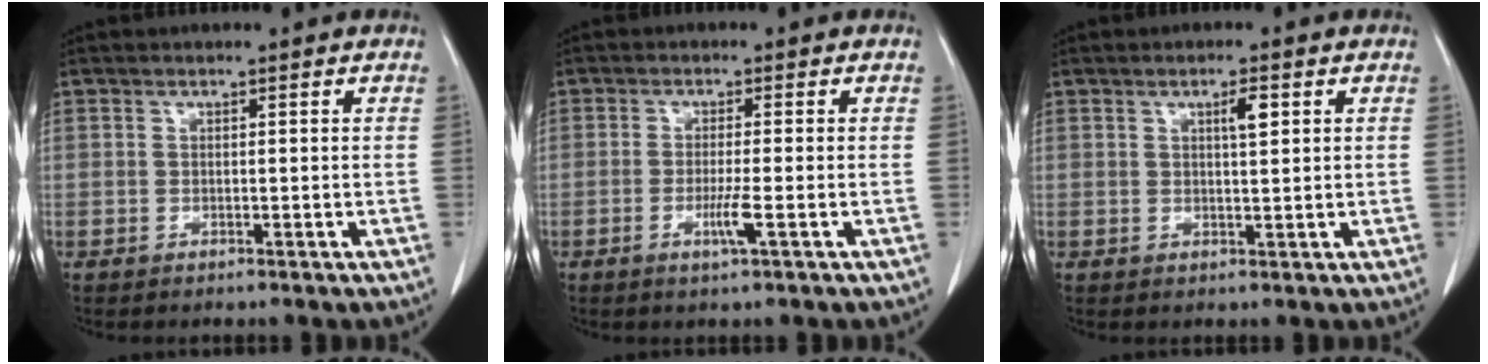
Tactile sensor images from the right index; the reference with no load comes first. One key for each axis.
{"total": 3.2, "fx": -1.1, "fy": -0.3, "fz": 3.0, "tx": -0.059, "ty": -0.008, "tz": -0.022}
{"total": 2.5, "fx": 1.0, "fy": 0.4, "fz": 2.2, "tx": -0.040, "ty": -0.002, "tz": 0.015}